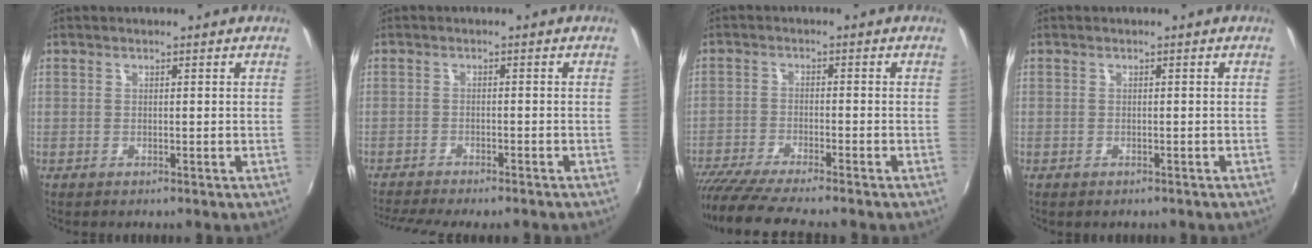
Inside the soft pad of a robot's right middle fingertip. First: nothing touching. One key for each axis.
{"total": 8.0, "fx": -7.2, "fy": 0.7, "fz": 3.5, "tx": -0.085, "ty": -0.022, "tz": -0.113}
{"total": 10.0, "fx": -8.8, "fy": 0.6, "fz": 4.8, "tx": -0.113, "ty": -0.038, "tz": -0.152}
{"total": 0.8, "fx": -0.6, "fy": 0.4, "fz": 0.2, "tx": -0.007, "ty": -0.001, "tz": -0.007}